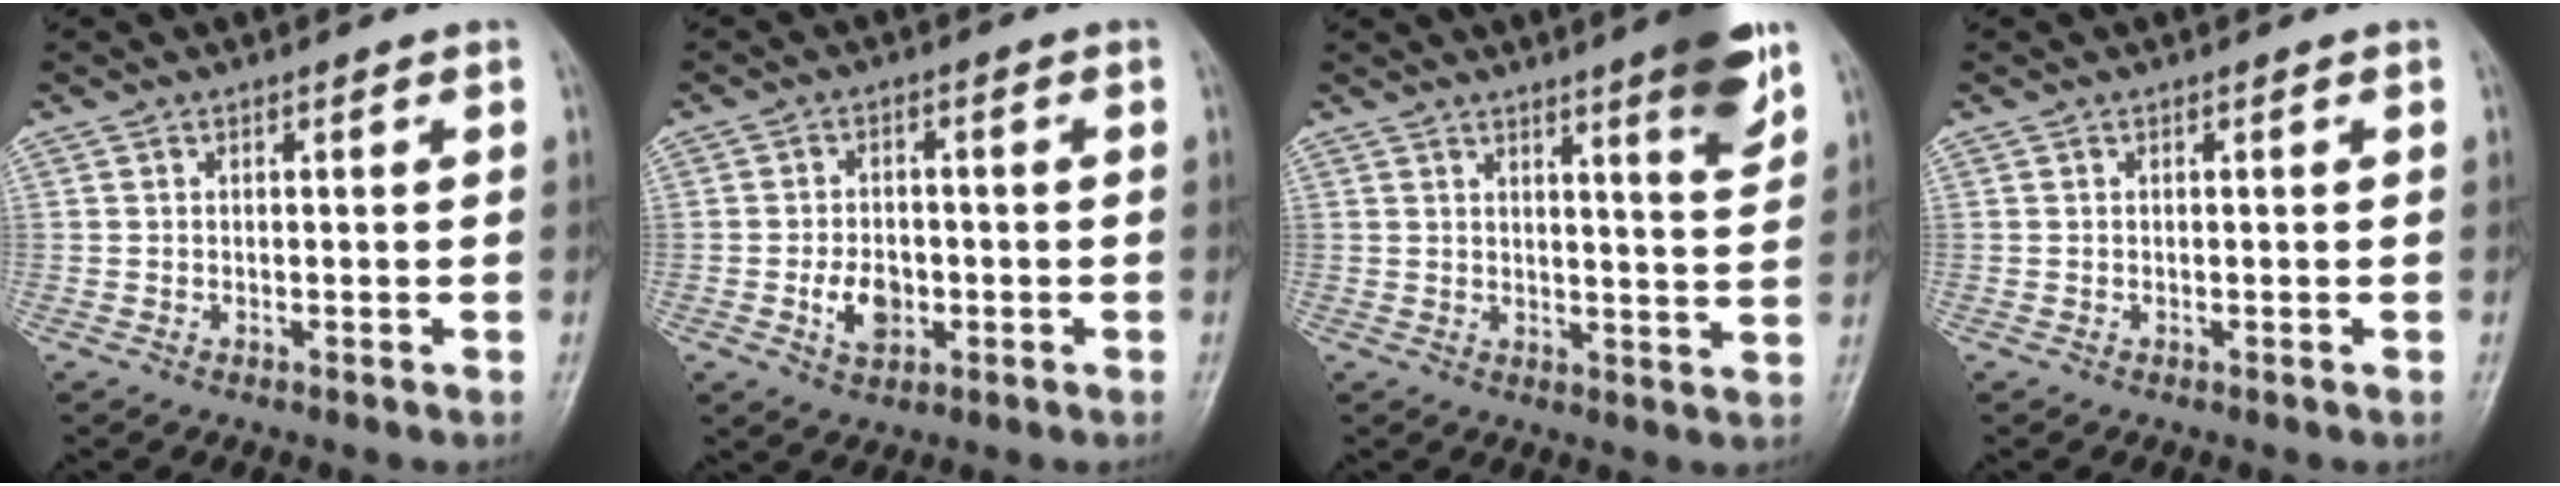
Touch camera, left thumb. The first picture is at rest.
{"total": 6.0, "force": [-1.6, 4.1, 4.0], "torque": [-0.055, 0.006, -0.026]}
{"total": 8.6, "force": [5.4, 0.8, 6.6], "torque": [-0.081, -0.033, 0.071]}
{"total": 0.0}